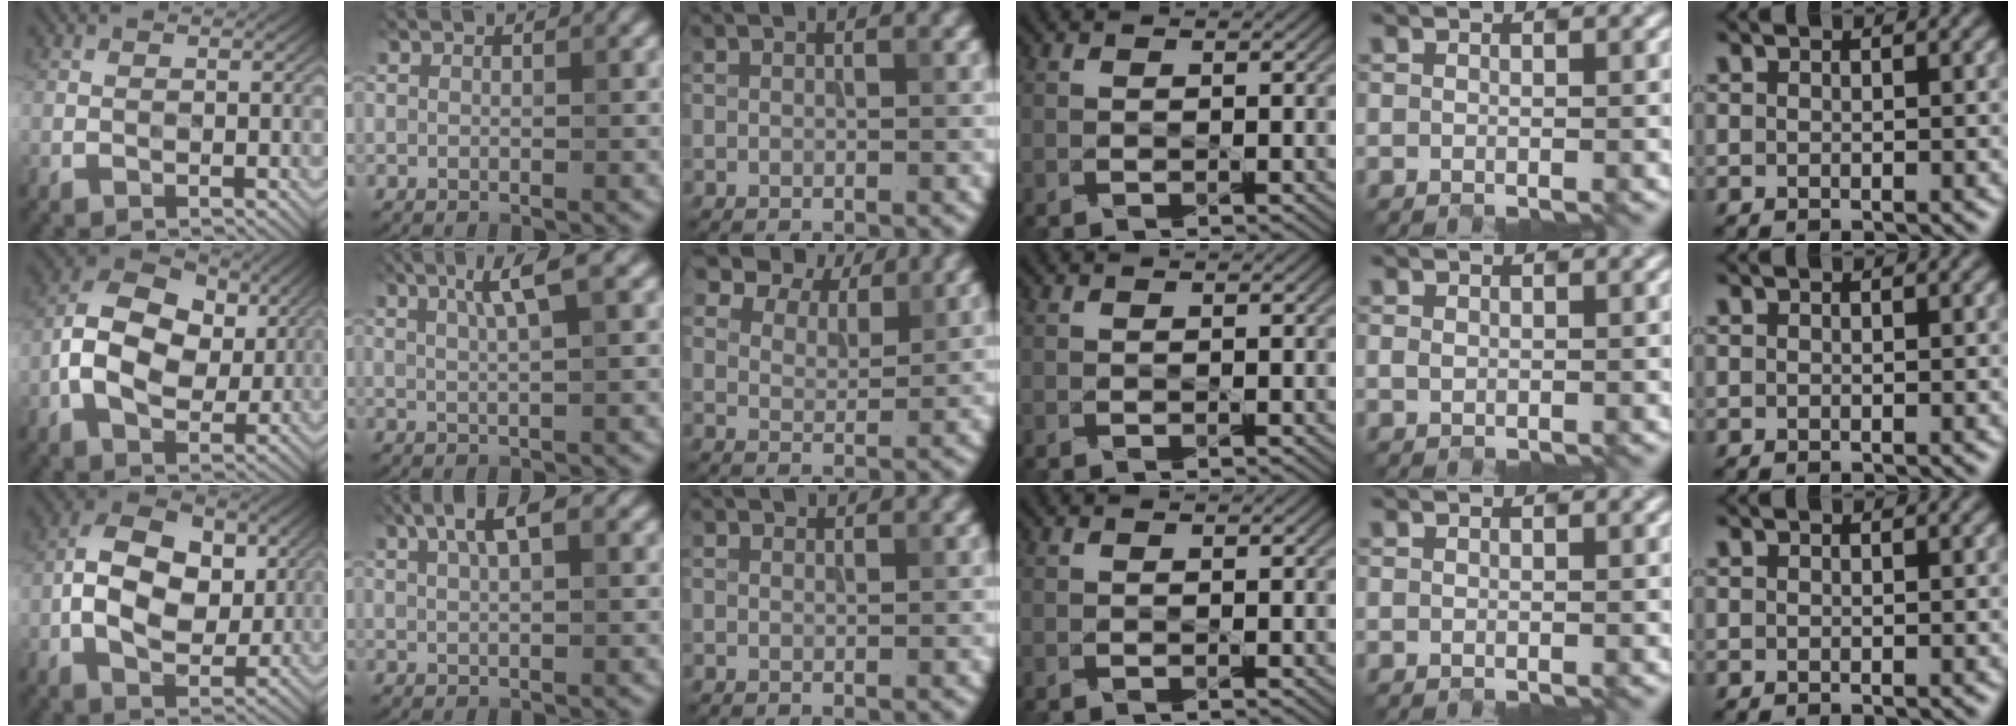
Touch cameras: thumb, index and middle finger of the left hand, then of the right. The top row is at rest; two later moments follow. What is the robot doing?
{"motion": "open", "object": "folder"}